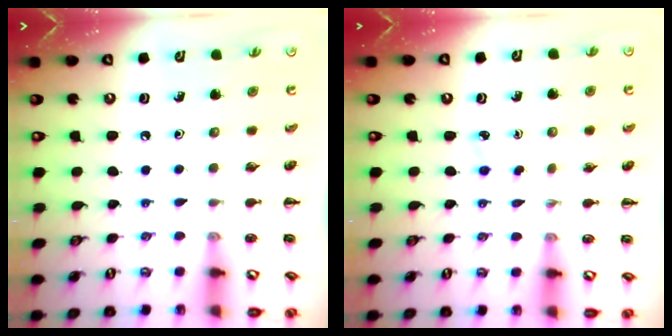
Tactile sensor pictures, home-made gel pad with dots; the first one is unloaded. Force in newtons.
{"total": 2.8, "press": 2.7, "slide": 0.8}